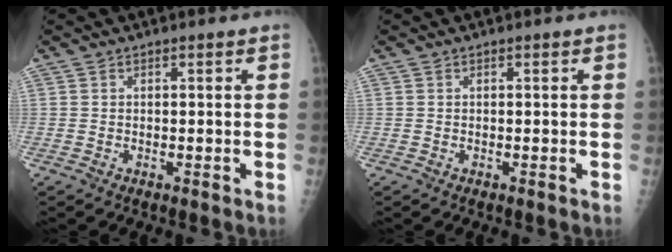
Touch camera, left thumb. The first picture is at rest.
{"total": 0.0}